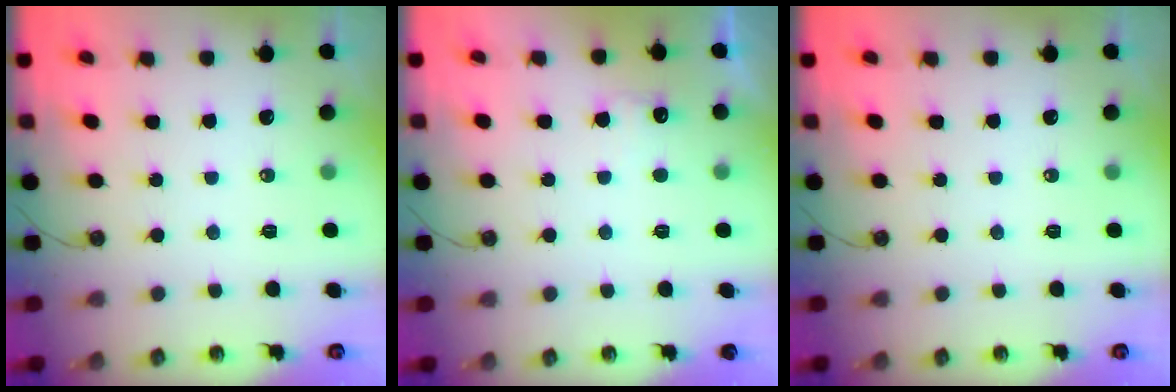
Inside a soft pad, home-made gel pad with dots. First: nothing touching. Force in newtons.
{"total": 6.0, "press": 5.9, "slide": 1.2}
{"total": 0.0}